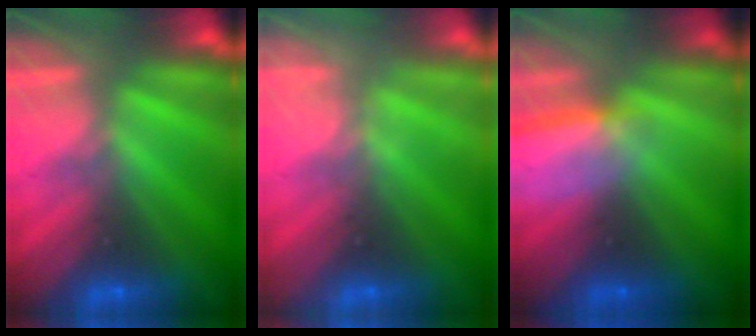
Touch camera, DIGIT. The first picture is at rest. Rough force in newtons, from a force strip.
{"total": 2.0}
{"total": 3.6}